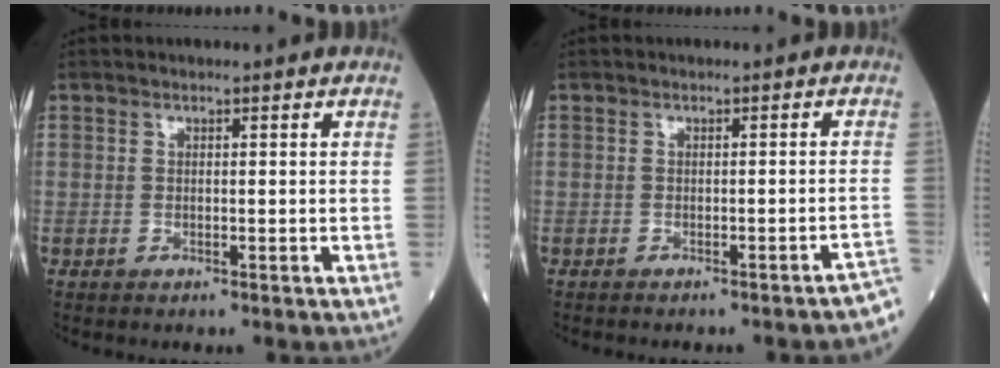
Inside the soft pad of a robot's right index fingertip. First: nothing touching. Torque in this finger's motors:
{"motor_torque": [-0.10, -0.21, 0.13, 0.02]}